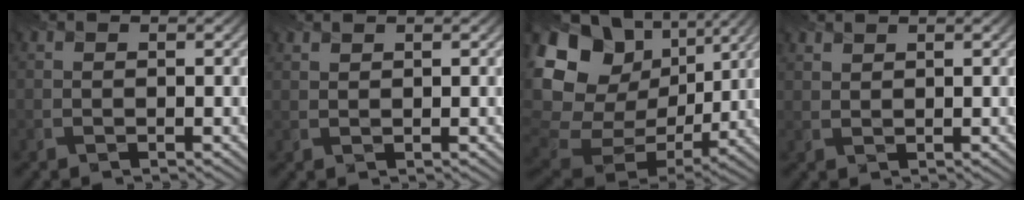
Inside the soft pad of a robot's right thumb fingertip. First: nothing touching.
{"total": 0.8, "force": [0.8, 0.1, 0.0], "torque": [-0.008, 0.000, 0.023]}
{"total": 19.0, "force": [5.4, 14.2, 11.5], "torque": [-0.264, 0.008, 0.119]}
{"total": 1.2, "force": [1.1, 0.3, 0.2], "torque": [-0.008, -0.001, 0.031]}